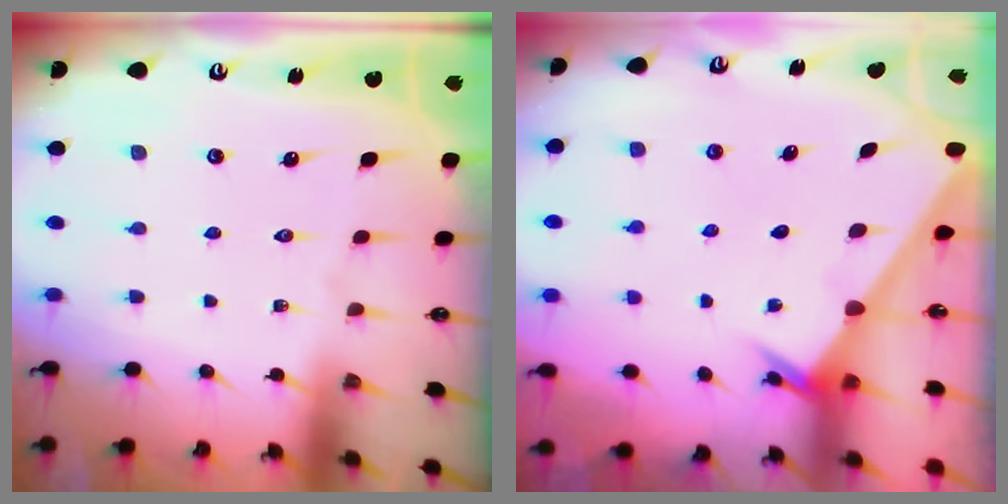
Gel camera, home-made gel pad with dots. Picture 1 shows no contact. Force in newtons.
{"total": 2.6, "press": 2.6, "slide": 0.2}